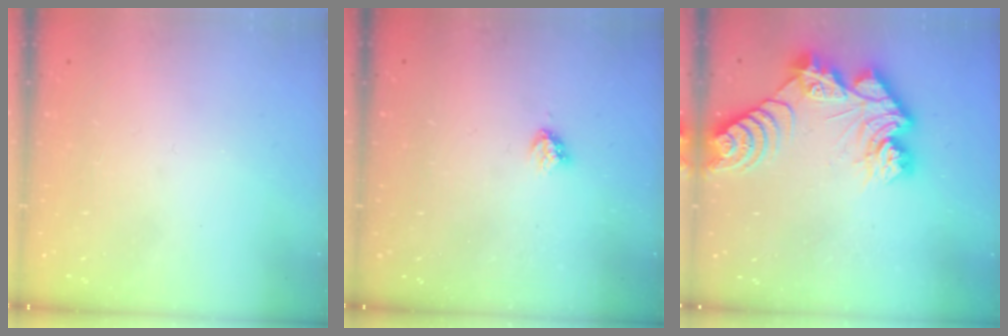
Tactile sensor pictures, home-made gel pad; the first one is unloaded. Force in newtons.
{"total": 3.1, "press": 3.1, "slide": 0.2}
{"total": 15.7, "press": 15.6, "slide": 1.2}